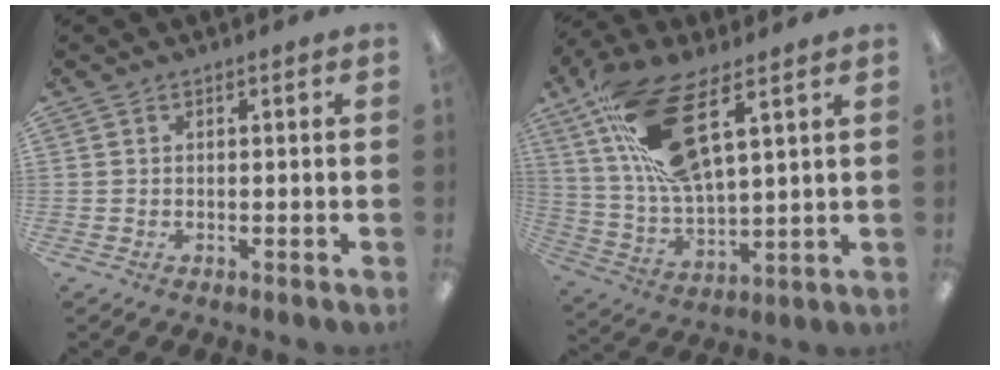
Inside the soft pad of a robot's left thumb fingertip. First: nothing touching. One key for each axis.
{"total": 19.2, "fx": 10.6, "fy": 7.4, "fz": 14.2, "tx": -0.282, "ty": -0.036, "tz": 0.186}